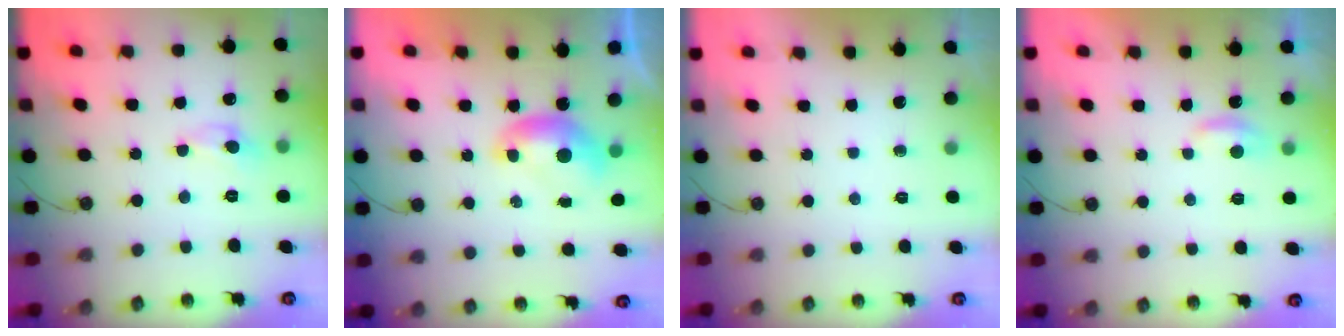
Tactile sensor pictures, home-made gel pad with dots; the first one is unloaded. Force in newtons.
{"total": 0.0}
{"total": 0.0}
{"total": 1.0, "press": 0.8, "slide": 0.5}